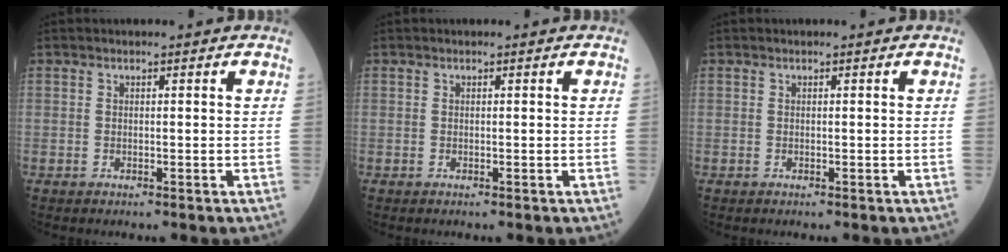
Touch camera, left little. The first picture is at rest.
{"total": 0.0}
{"total": 0.0}